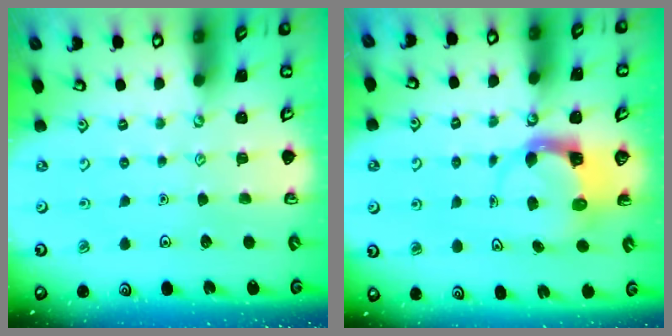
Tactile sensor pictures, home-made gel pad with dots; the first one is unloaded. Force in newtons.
{"total": 3.7, "press": 3.7, "slide": 0.6}